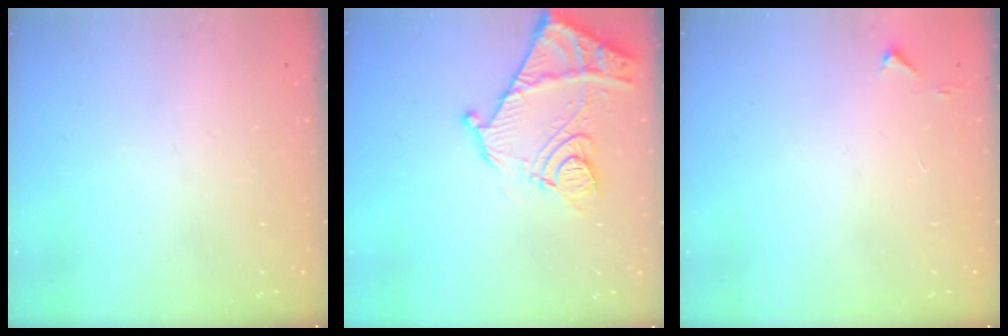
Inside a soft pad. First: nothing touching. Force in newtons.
{"total": 14.3, "press": 14.3, "slide": 1.4}
{"total": 2.8, "press": 2.8, "slide": 0.4}